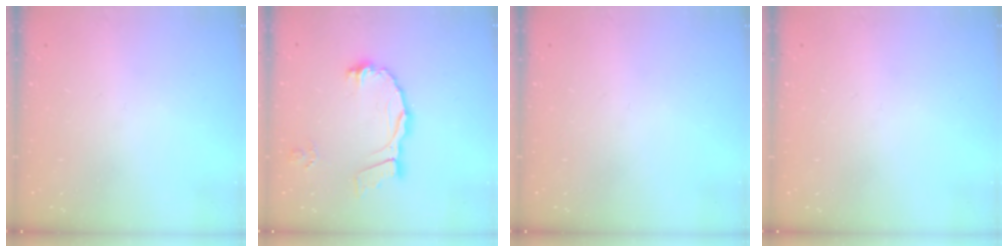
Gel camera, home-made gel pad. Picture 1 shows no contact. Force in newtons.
{"total": 11.1, "press": 10.9, "slide": 1.8}
{"total": 0.0}
{"total": 0.0}